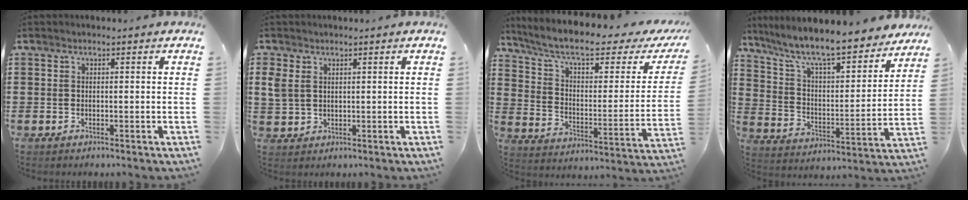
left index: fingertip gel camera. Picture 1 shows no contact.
{"total": 2.6, "force": [1.2, 1.8, 1.3], "torque": [-0.041, 0.006, 0.020]}
{"total": 8.7, "force": [6.2, 1.6, 5.9], "torque": [-0.129, -0.036, 0.100]}
{"total": 8.8, "force": [7.8, 0.6, 4.2], "torque": [-0.114, -0.057, 0.128]}